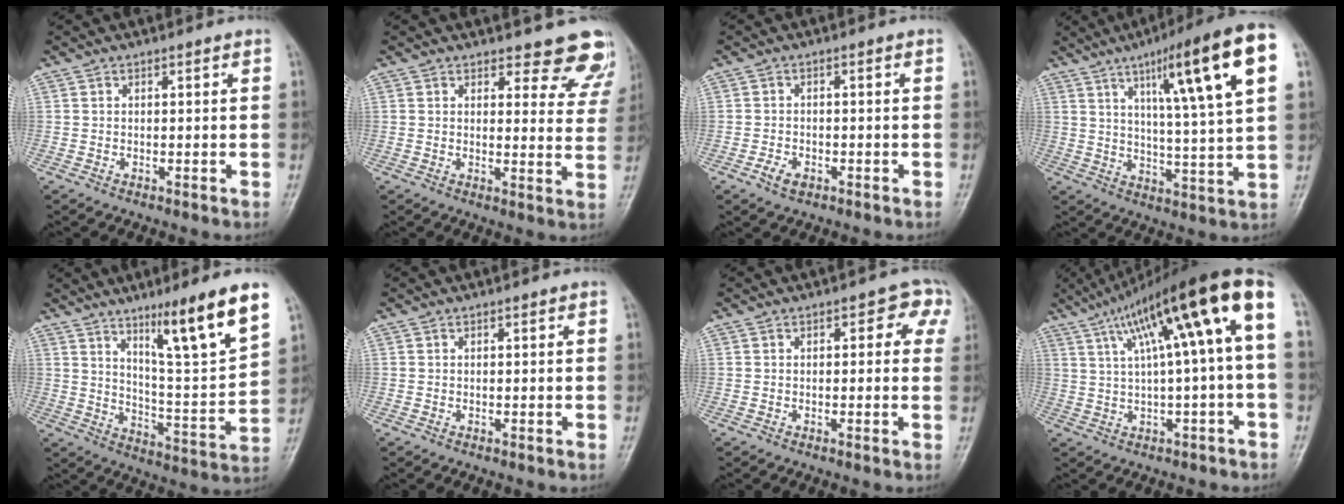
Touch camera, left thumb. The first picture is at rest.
{"total": 9.7, "force": [8.7, 3.6, 2.2], "torque": [0.023, -0.059, 0.074]}
{"total": 2.8, "force": [-1.5, 1.7, 1.6], "torque": [-0.032, 0.007, -0.025]}
{"total": 19.9, "force": [8.1, 2.4, 18.1], "torque": [-0.257, -0.014, 0.117]}
{"total": 16.4, "force": [9.9, 1.2, 13.0], "torque": [-0.191, -0.060, 0.165]}
{"total": 0.0}
{"total": 4.6, "force": [1.2, 2.7, 3.5], "torque": [0.002, 0.008, -0.001]}
{"total": 16.1, "force": [4.8, 2.1, 15.2], "torque": [-0.247, 0.040, 0.079]}